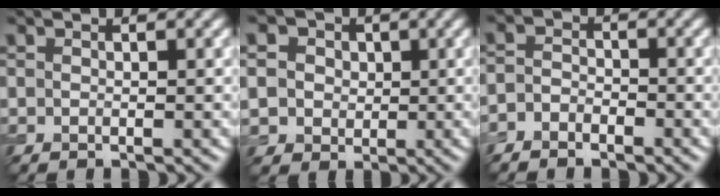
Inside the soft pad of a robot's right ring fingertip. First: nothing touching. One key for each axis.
{"total": 8.3, "fx": 1.9, "fy": 7.5, "fz": 3.1, "tx": -0.085, "ty": 0.026, "tz": 0.019}
{"total": 2.2, "fx": -1.8, "fy": 1.2, "fz": 0.7, "tx": -0.015, "ty": 0.002, "tz": -0.043}